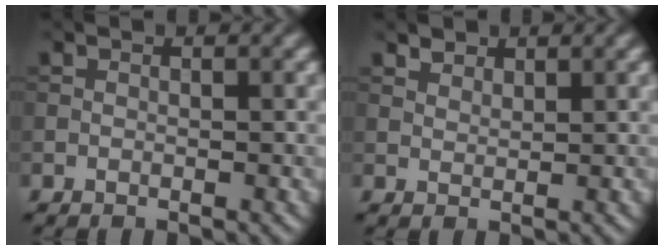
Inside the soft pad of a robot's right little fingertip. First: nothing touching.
{"total": 1.2, "force": [1.1, 0.5, 0.2], "torque": [-0.007, -0.001, 0.023]}